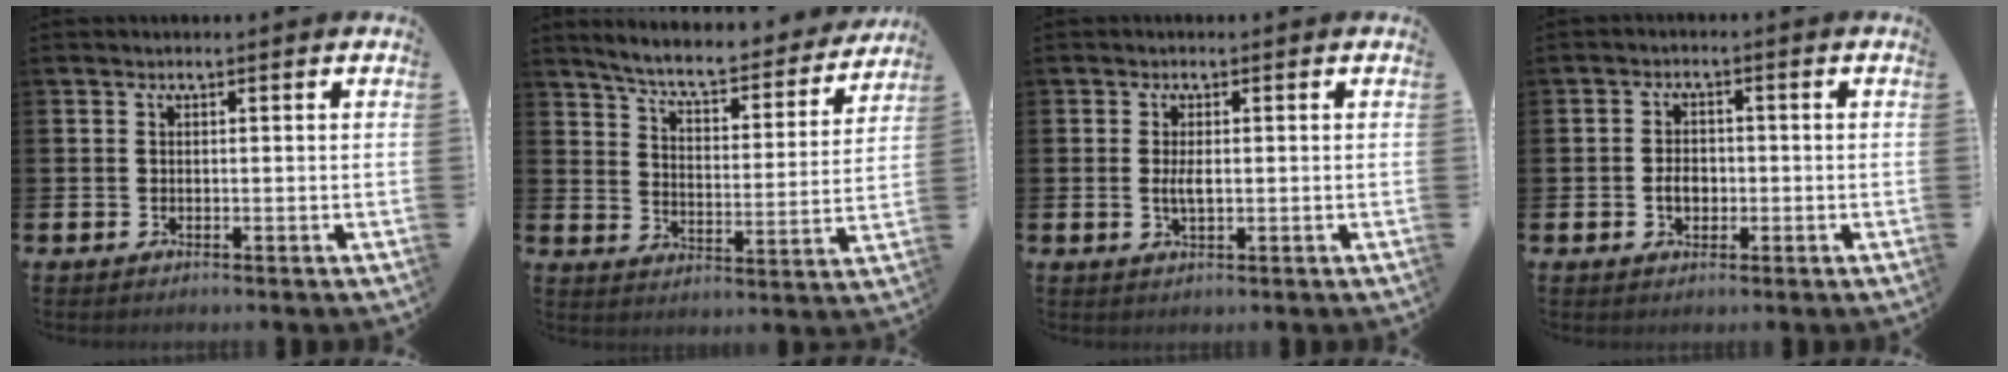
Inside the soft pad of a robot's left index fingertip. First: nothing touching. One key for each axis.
{"total": 6.8, "fx": 6.3, "fy": 1.0, "fz": 2.4, "tx": -0.074, "ty": -0.049, "tz": 0.103}
{"total": 2.1, "fx": 0.0, "fy": 0.8, "fz": 2.0, "tx": -0.034, "ty": 0.000, "tz": -0.002}
{"total": 2.7, "fx": -0.7, "fy": 2.0, "fz": 1.8, "tx": -0.015, "ty": -0.004, "tz": -0.019}